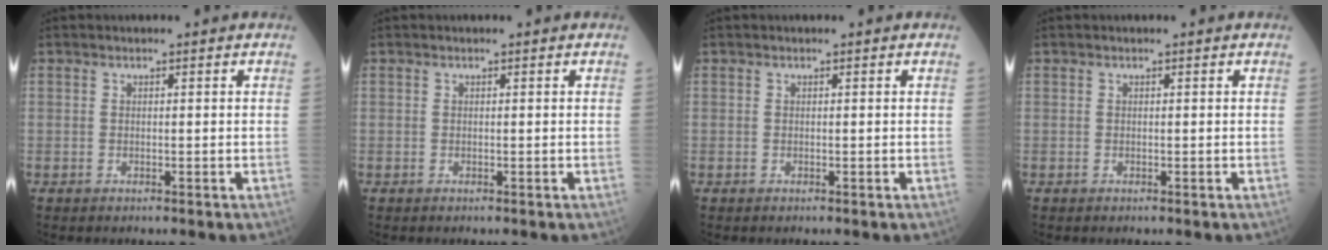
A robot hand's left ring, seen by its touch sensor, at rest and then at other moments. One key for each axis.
{"total": 0.0}
{"total": 0.0}
{"total": 0.0}